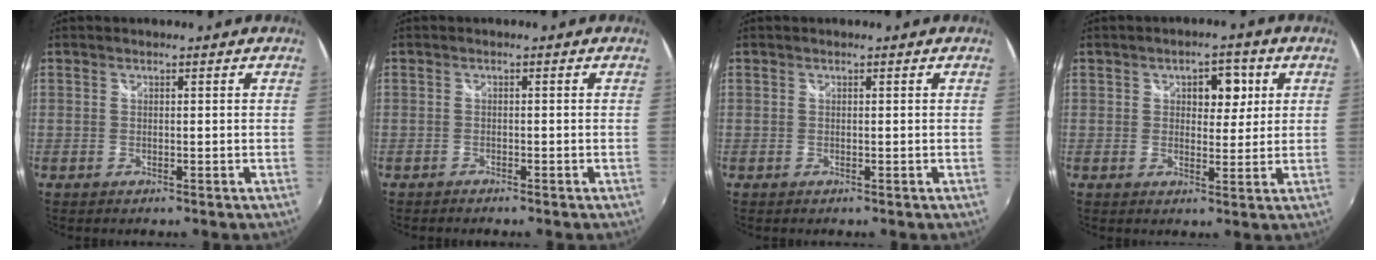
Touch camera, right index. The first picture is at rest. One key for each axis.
{"total": 1.2, "fx": -1.2, "fy": 0.2, "fz": 0.3, "tx": -0.014, "ty": -0.006, "tz": -0.020}
{"total": 0.0}
{"total": 5.0, "fx": 1.5, "fy": 3.4, "fz": 3.4, "tx": -0.041, "ty": 0.011, "tz": 0.023}